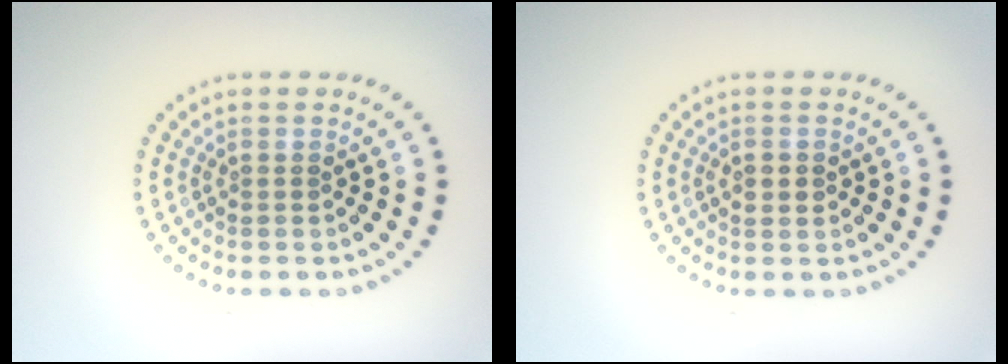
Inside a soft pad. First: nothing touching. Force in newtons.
{"total": 1.9, "press": 1.9, "slide": 0.1}